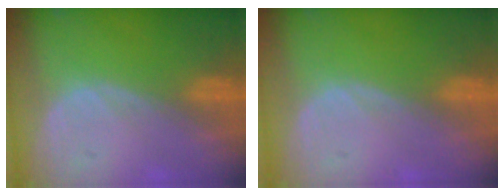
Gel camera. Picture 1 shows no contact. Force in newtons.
{"total": 0.0}